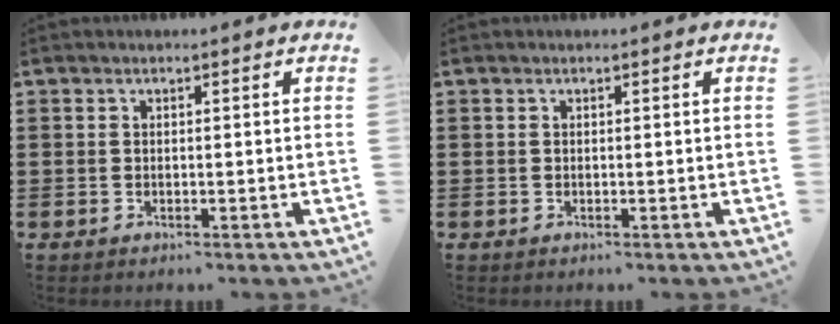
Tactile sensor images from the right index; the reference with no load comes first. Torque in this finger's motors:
{"motor_torque": [-0.28, 0.28, 0.00, 0.00]}